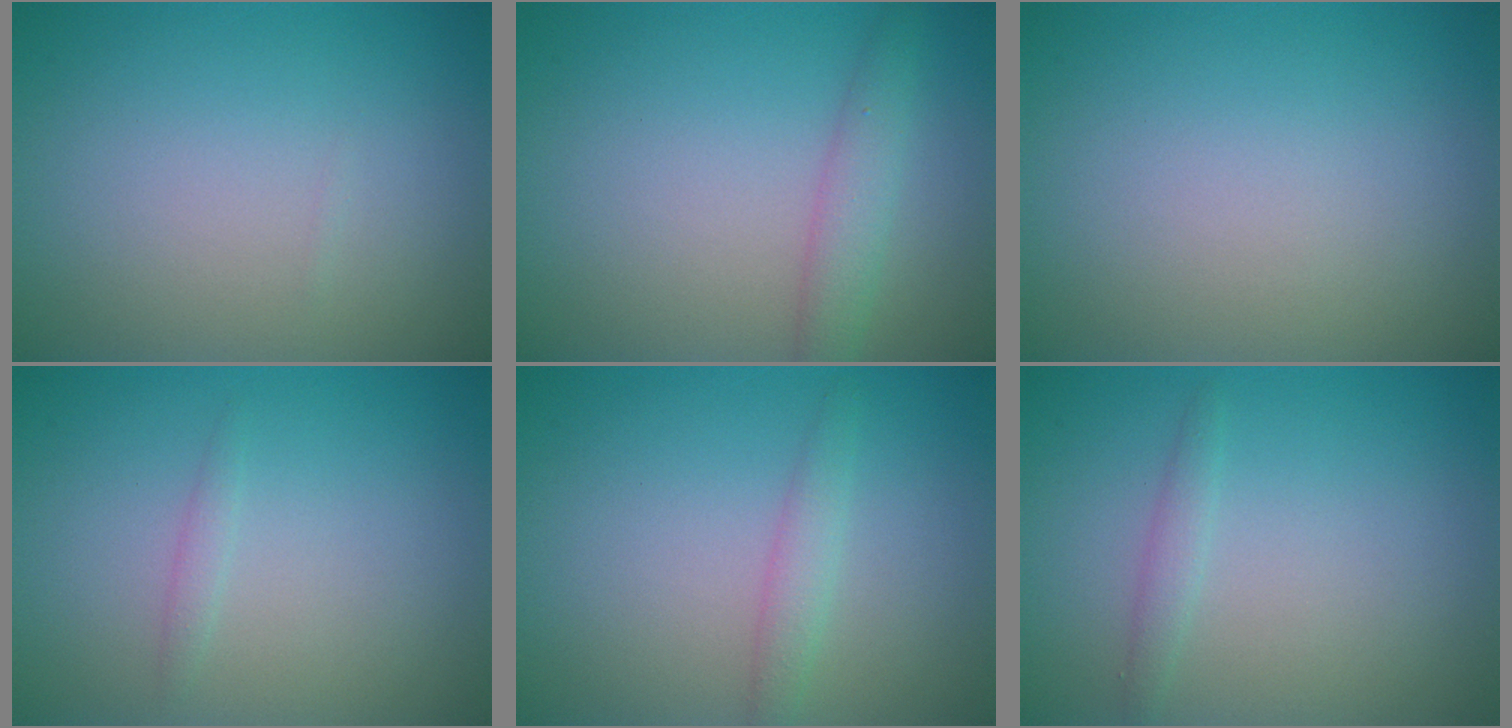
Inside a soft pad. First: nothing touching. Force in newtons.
{"total": 2.4, "press": 2.4, "slide": 0.1}
{"total": 0.0}
{"total": 0.8, "press": 0.8, "slide": 0.1}
{"total": 1.5, "press": 1.5, "slide": 0.1}
{"total": 1.1, "press": 1.1, "slide": 0.0}